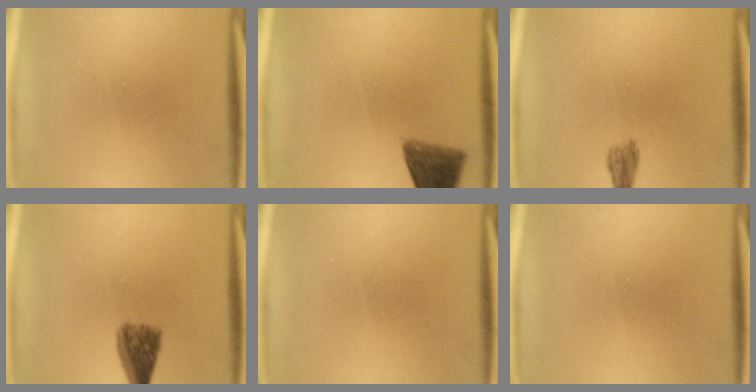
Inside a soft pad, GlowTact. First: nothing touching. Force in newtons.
{"total": 6.4}
{"total": 1.6}
{"total": 5.6}
{"total": 0.0}
{"total": 0.0}